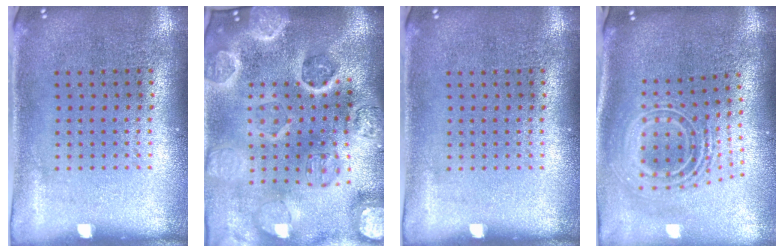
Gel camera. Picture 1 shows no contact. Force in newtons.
{"total": 5.3, "press": 4.6, "slide": 2.7}
{"total": 0.0}
{"total": 2.7, "press": 1.8, "slide": 1.9}